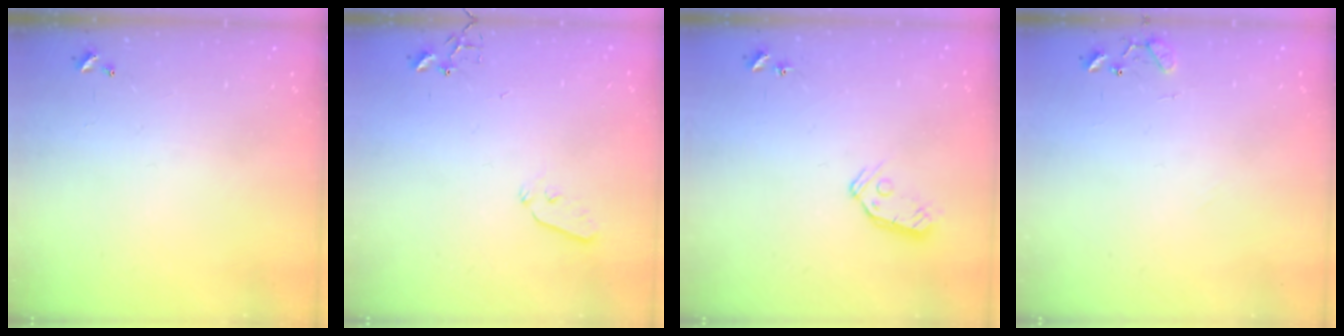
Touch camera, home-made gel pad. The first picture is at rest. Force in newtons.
{"total": 5.0, "press": 5.0, "slide": 0.6}
{"total": 7.5, "press": 7.5, "slide": 0.4}
{"total": 8.4, "press": 8.4, "slide": 0.7}